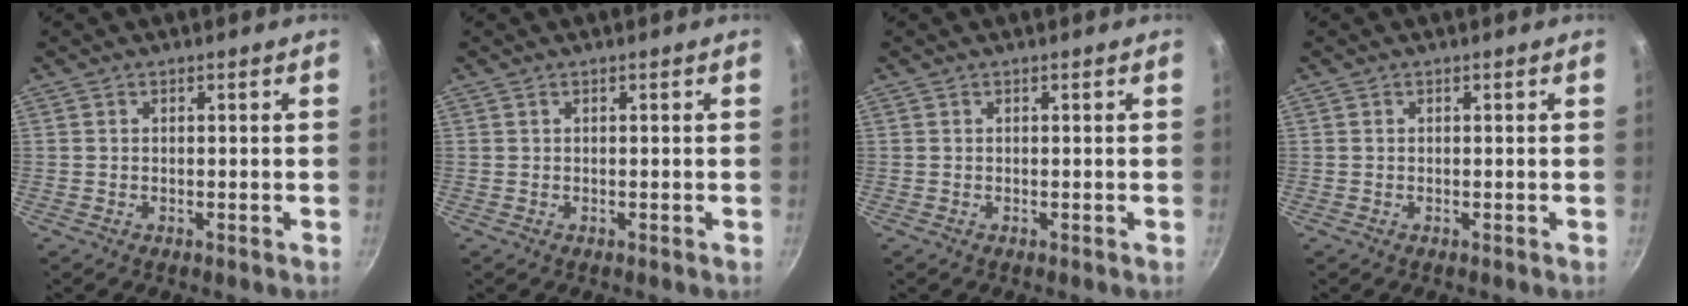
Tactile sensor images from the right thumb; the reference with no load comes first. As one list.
[{"total": 0.0}, {"total": 0.0}, {"total": 0.0}]